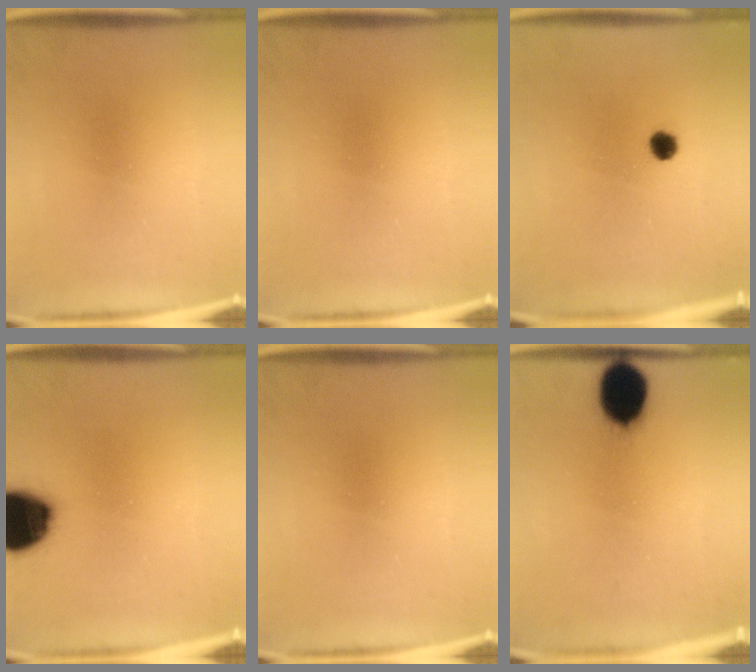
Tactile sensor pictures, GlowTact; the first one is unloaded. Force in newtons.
{"total": 0.0}
{"total": 2.3}
{"total": 19.8}
{"total": 0.0}
{"total": 11.3}